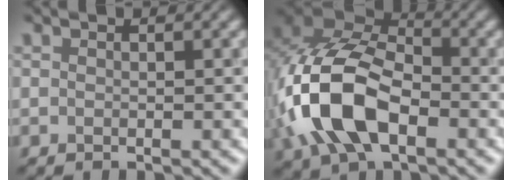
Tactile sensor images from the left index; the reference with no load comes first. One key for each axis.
{"total": 12.3, "fx": -3.8, "fy": 7.1, "fz": 9.2, "tx": -0.215, "ty": -0.001, "tz": -0.086}